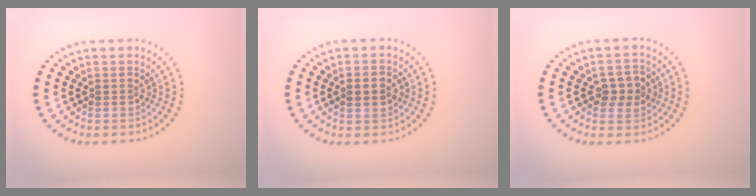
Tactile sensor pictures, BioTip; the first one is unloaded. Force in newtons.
{"total": 2.2, "press": 2.1, "slide": 0.3}
{"total": 2.5, "press": 2.5, "slide": 0.3}